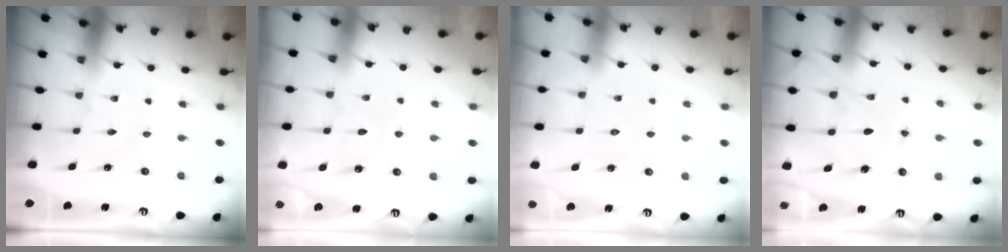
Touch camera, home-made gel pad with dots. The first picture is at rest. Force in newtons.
{"total": 5.3, "press": 5.2, "slide": 0.6}
{"total": 2.9, "press": 2.9, "slide": 0.4}
{"total": 11.8, "press": 11.8, "slide": 1.1}